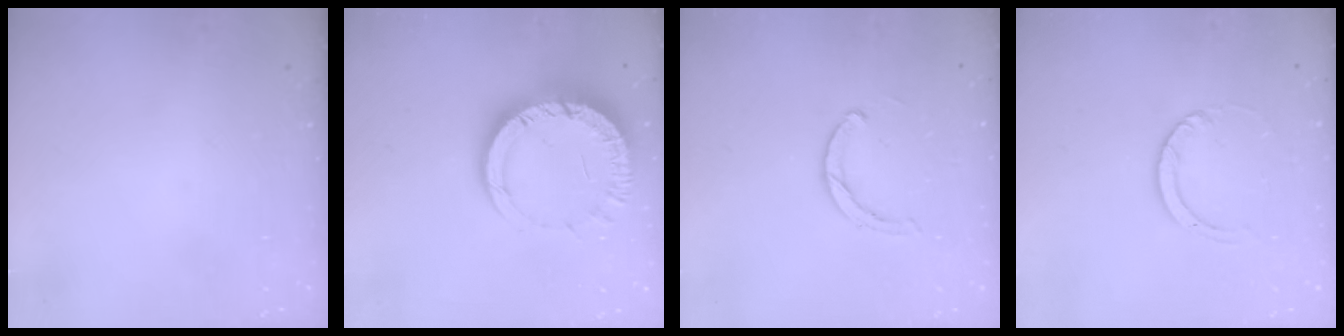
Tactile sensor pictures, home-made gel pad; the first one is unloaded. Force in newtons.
{"total": 12.4, "press": 12.4, "slide": 1.2}
{"total": 2.8, "press": 2.8, "slide": 0.2}
{"total": 3.0, "press": 3.0, "slide": 0.3}